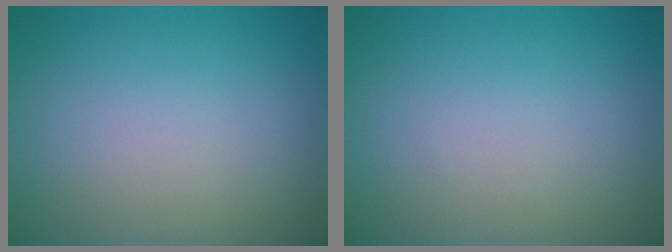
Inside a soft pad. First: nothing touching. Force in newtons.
{"total": 0.0}